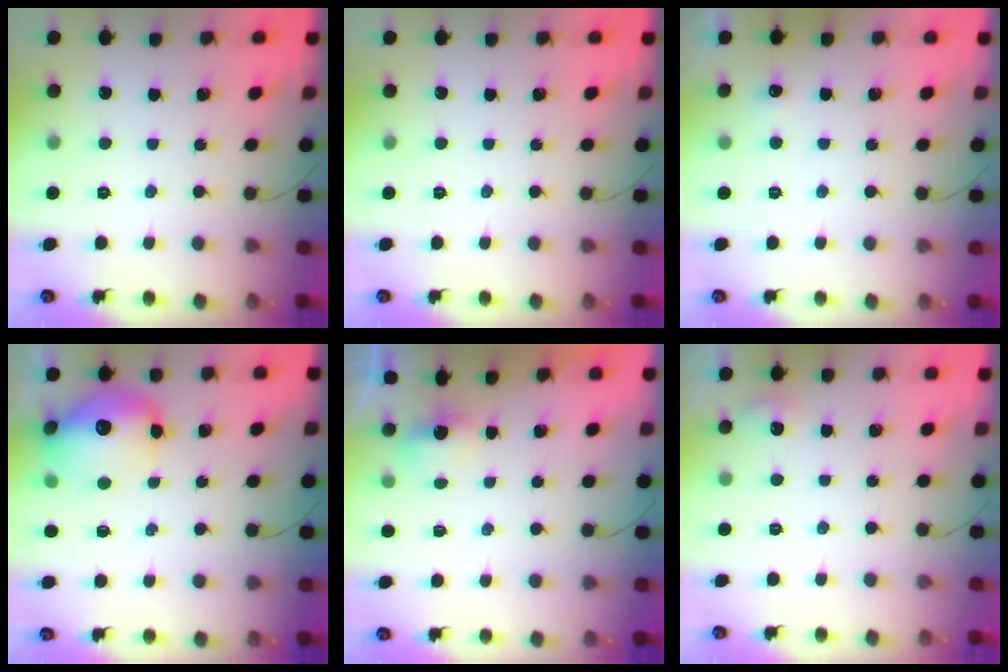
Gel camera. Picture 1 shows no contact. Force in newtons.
{"total": 0.0}
{"total": 8.6, "press": 2.0, "slide": 8.4}
{"total": 14.6, "press": 14.2, "slide": 3.0}
{"total": 2.9, "press": 2.8, "slide": 0.8}
{"total": 4.5, "press": 4.3, "slide": 1.4}